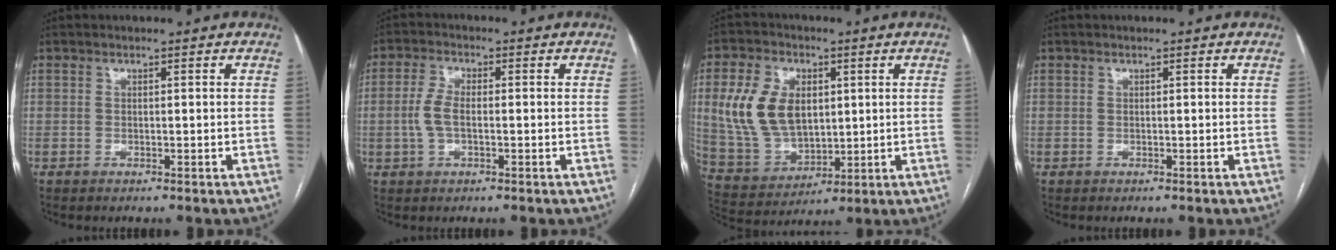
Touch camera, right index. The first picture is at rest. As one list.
[{"total": 4.4, "force": [-0.5, 2.0, 3.9], "torque": [-0.094, 0.008, -0.010]}, {"total": 13.1, "force": [2.8, 8.6, 9.5], "torque": [-0.210, 0.020, 0.066]}, {"total": 0.0}]